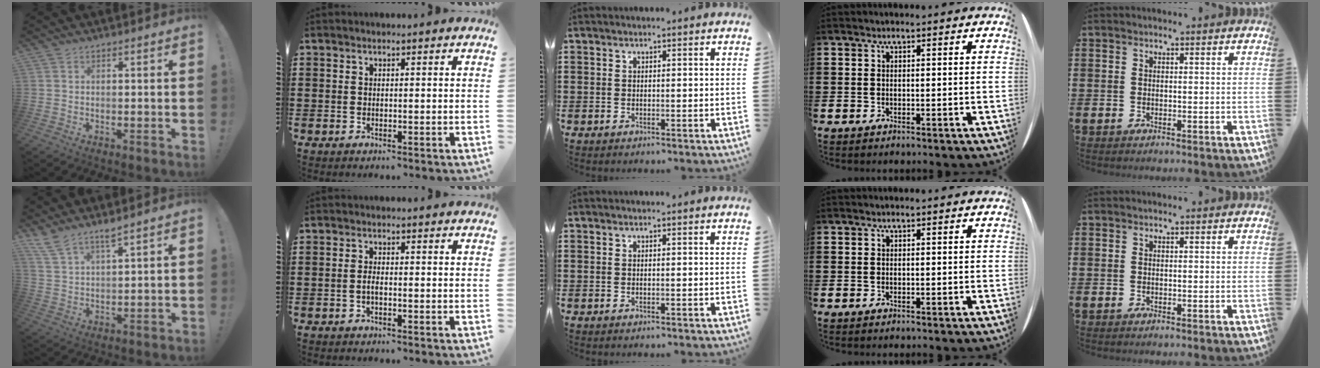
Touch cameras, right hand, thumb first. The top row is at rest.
{"thumb": {"total": 6.0, "force": [5.2, 0.8, 2.9], "torque": [-0.066, -0.027, 0.098]}, "index": {"total": 1.3, "force": [-0.6, 0.3, 1.1], "torque": [-0.028, -0.006, -0.013]}}